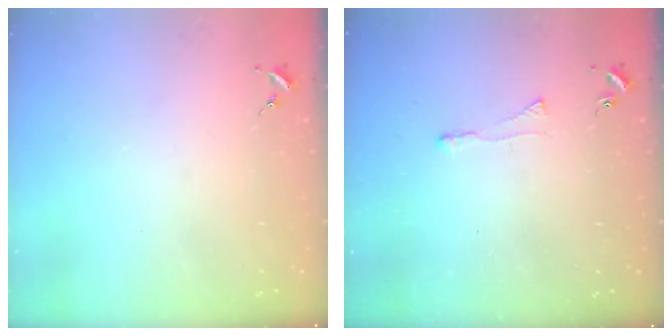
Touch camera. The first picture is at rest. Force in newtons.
{"total": 2.9, "press": 2.9, "slide": 0.6}